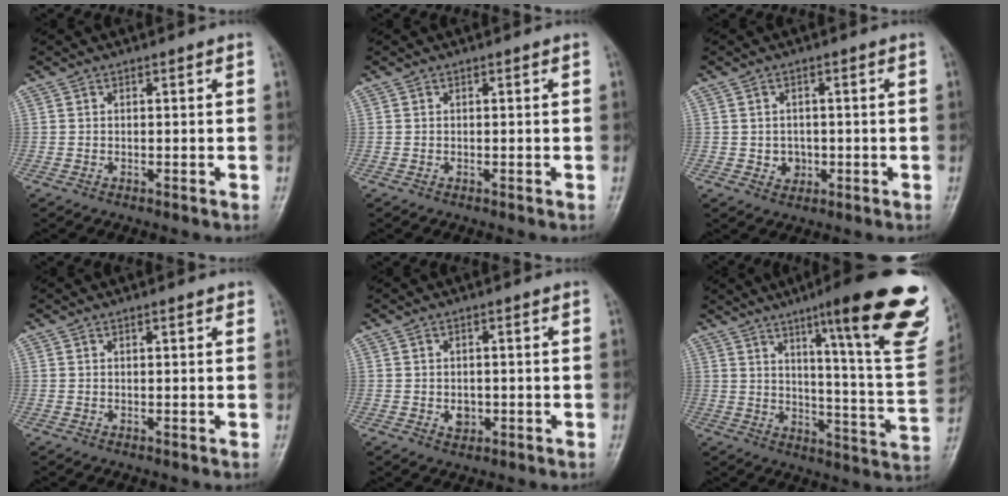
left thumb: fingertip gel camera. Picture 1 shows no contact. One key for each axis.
{"total": 0.0}
{"total": 3.0, "fx": -0.5, "fy": 2.6, "fz": 1.3, "tx": -0.006, "ty": 0.003, "tz": -0.001}
{"total": 1.1, "fx": 0.8, "fy": 0.3, "fz": 0.8, "tx": -0.010, "ty": -0.002, "tz": 0.009}
{"total": 2.5, "fx": -0.4, "fy": 2.0, "fz": 1.5, "tx": -0.013, "ty": 0.001, "tz": -0.001}
{"total": 26.4, "fx": 14.9, "fy": 3.8, "fz": 21.5, "tx": -0.253, "ty": -0.062, "tz": 0.203}